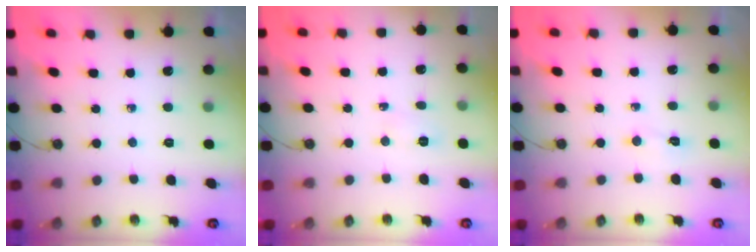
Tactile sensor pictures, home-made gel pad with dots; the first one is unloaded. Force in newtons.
{"total": 3.0, "press": 2.9, "slide": 0.8}
{"total": 2.8, "press": 2.7, "slide": 0.5}